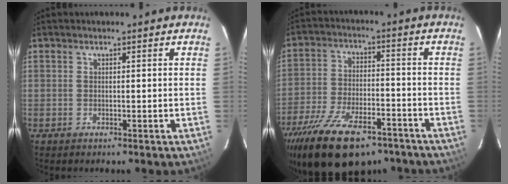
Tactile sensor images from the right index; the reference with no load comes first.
{"total": 20.1, "force": [-13.9, 8.8, 11.5], "torque": [-0.232, -0.027, -0.222]}